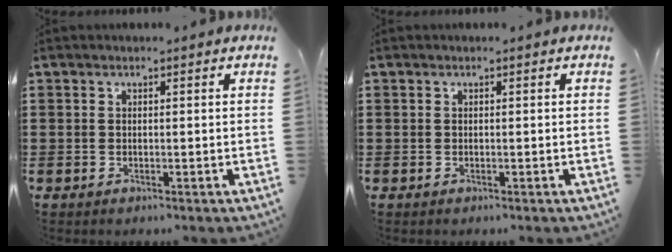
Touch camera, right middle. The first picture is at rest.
{"total": 0.0}